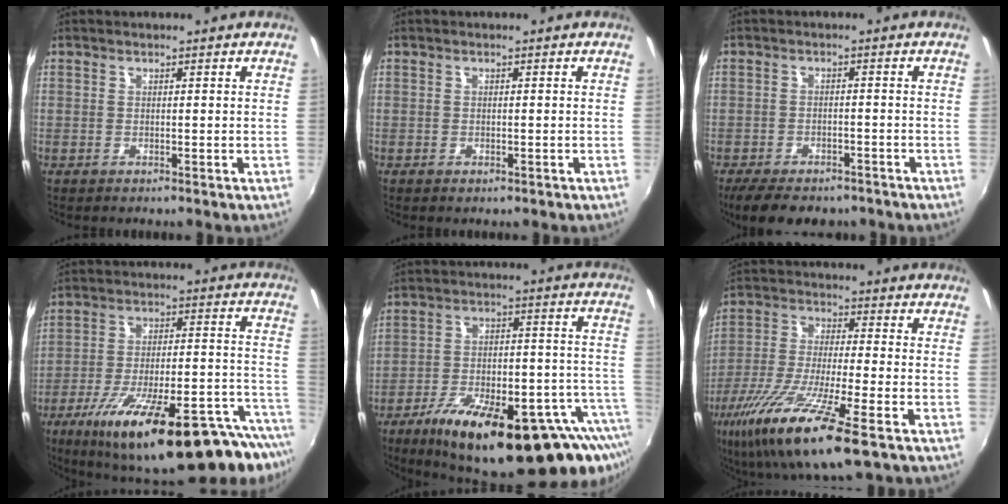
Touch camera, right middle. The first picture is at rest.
{"total": 0.8, "force": [-0.5, 0.6, 0.3], "torque": [-0.005, -0.006, -0.009]}
{"total": 10.2, "force": [-8.0, 4.2, 4.8], "torque": [-0.105, -0.020, -0.123]}
{"total": 29.6, "force": [-21.6, 4.8, 19.8], "torque": [-0.273, -0.046, -0.308]}
{"total": 29.7, "force": [-20.4, 8.5, 19.9], "torque": [-0.292, -0.039, -0.283]}
{"total": 17.9, "force": [-9.8, 2.6, 14.7], "torque": [-0.295, -0.054, -0.183]}